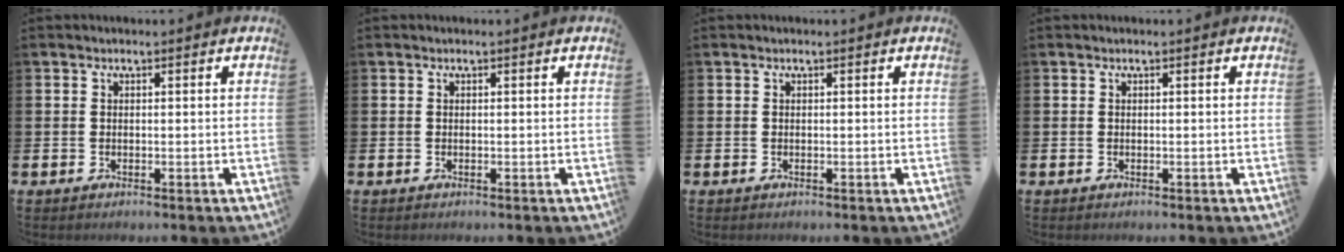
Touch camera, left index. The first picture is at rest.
{"total": 0.0}
{"total": 0.0}
{"total": 0.0}